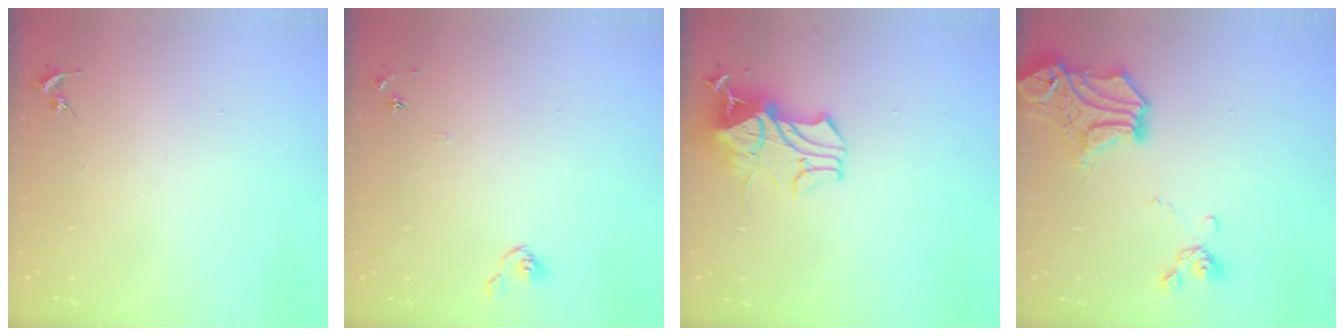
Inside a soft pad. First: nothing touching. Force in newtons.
{"total": 6.1, "press": 6.1, "slide": 0.5}
{"total": 18.0, "press": 18.0, "slide": 0.2}
{"total": 18.0, "press": 17.9, "slide": 1.8}